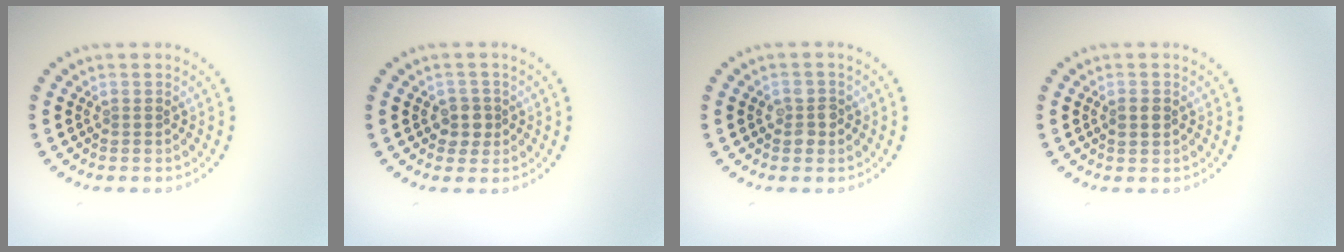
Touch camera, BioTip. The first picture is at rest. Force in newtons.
{"total": 1.9, "press": 1.7, "slide": 0.9}
{"total": 2.0, "press": 2.0, "slide": 0.3}
{"total": 1.2, "press": 1.2, "slide": 0.2}